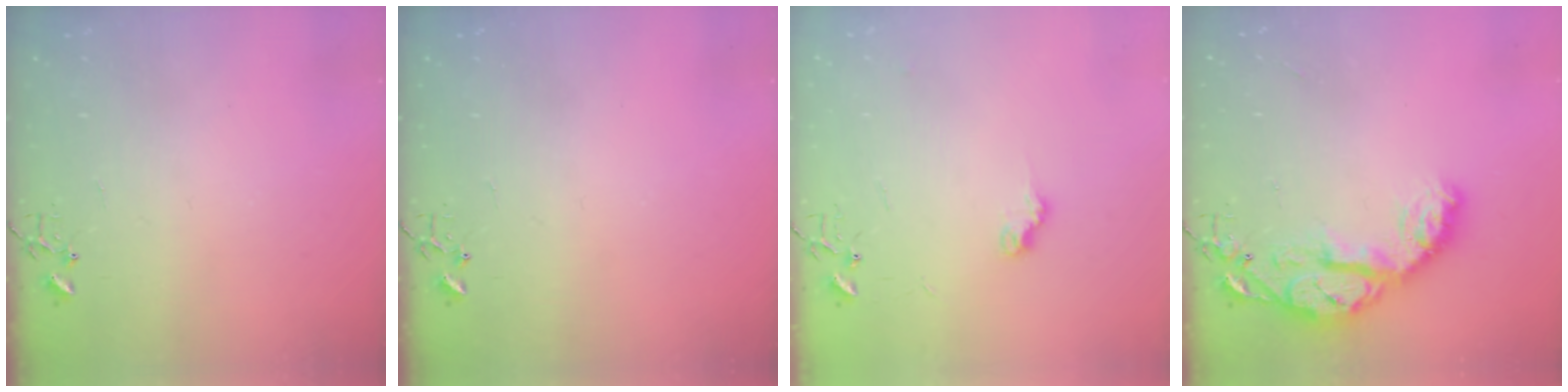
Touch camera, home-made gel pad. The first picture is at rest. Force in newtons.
{"total": 0.0}
{"total": 7.1, "press": 7.1, "slide": 0.5}
{"total": 14.9, "press": 14.8, "slide": 1.5}